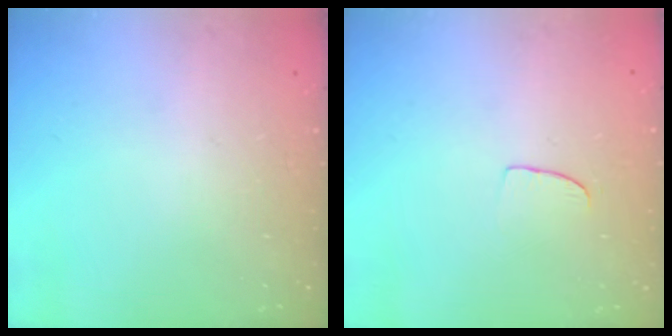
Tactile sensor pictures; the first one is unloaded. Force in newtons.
{"total": 5.4, "press": 5.3, "slide": 0.4}